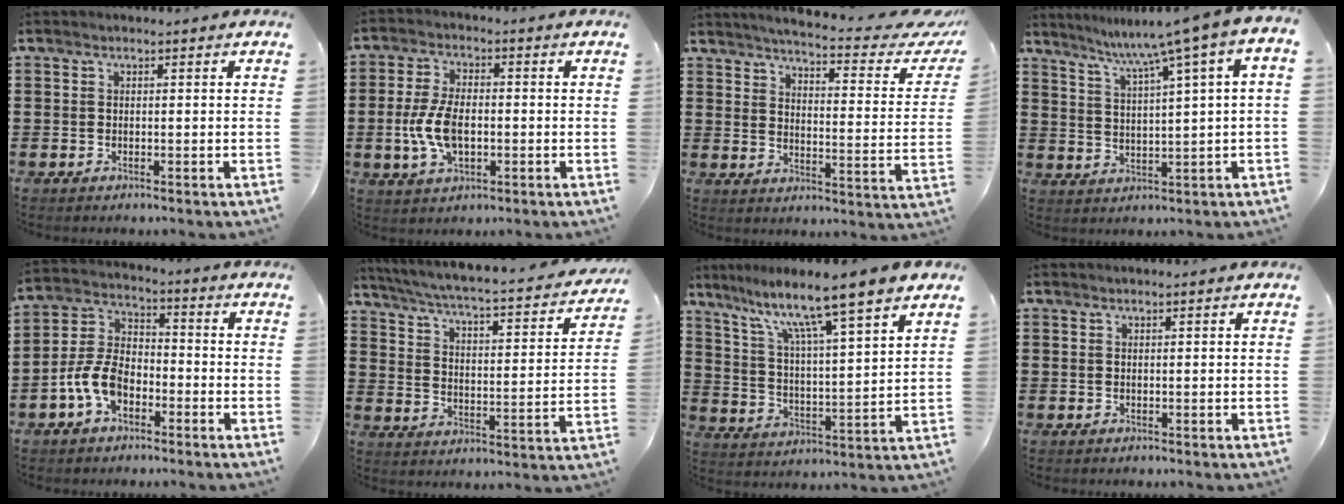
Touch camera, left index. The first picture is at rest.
{"total": 7.4, "force": [-1.0, 3.8, 6.3], "torque": [-0.152, -0.004, -0.027]}
{"total": 4.7, "force": [4.0, -0.5, 2.5], "torque": [-0.061, -0.036, 0.060]}
{"total": 6.1, "force": [3.7, -0.5, 4.8], "torque": [-0.106, -0.026, 0.055]}
{"total": 7.5, "force": [-3.6, 4.4, 4.9], "torque": [-0.133, 0.005, -0.078]}
{"total": 3.7, "force": [3.1, -0.2, 2.0], "torque": [-0.059, -0.038, 0.040]}
{"total": 9.6, "force": [7.8, -0.4, 5.7], "torque": [-0.132, -0.056, 0.121]}
{"total": 0.0}